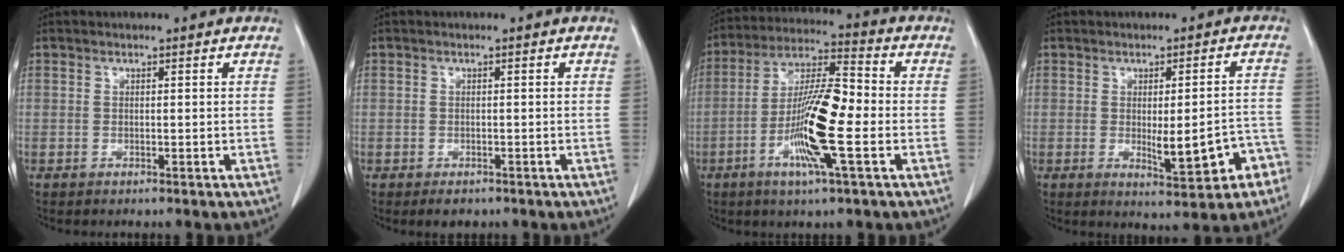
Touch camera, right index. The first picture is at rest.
{"total": 2.0, "force": [-1.3, 1.3, 0.8], "torque": [-0.010, 0.000, -0.013]}
{"total": 13.6, "force": [-3.6, 1.2, 13.1], "torque": [-0.250, -0.001, -0.073]}
{"total": 9.0, "force": [-3.2, 2.2, 8.1], "torque": [-0.097, 0.007, -0.032]}